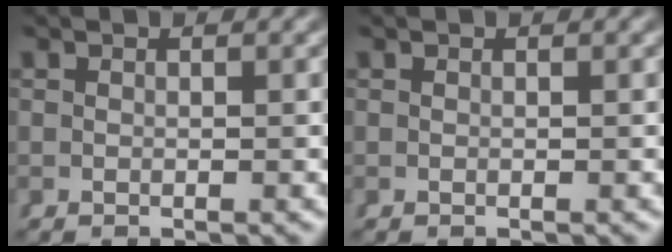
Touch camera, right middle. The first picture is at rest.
{"total": 0.0}